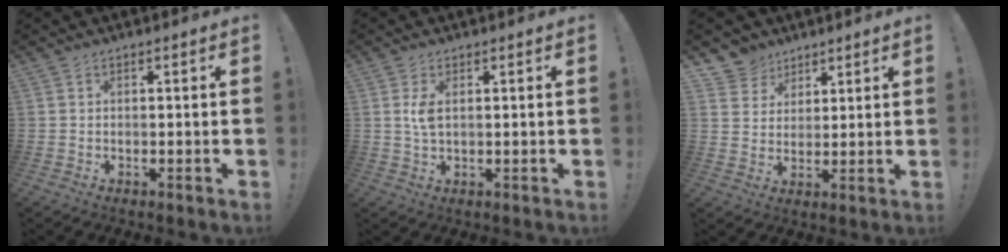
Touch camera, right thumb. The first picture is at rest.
{"total": 3.5, "force": [0.8, 1.4, 3.1], "torque": [-0.048, -0.003, 0.010]}
{"total": 7.0, "force": [4.6, 5.2, 0.3], "torque": [-0.013, -0.036, 0.093]}